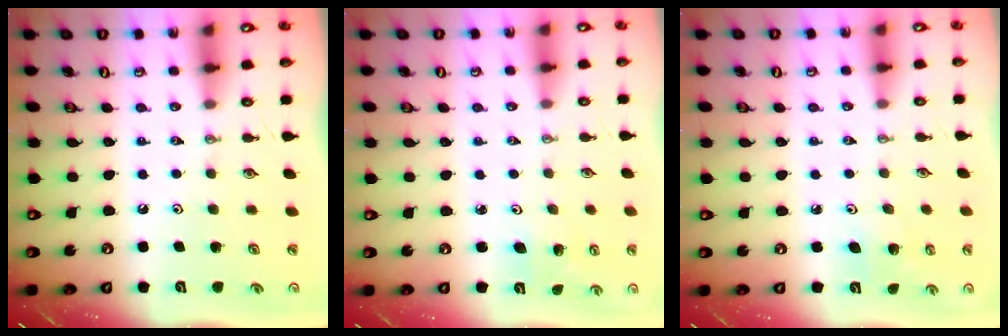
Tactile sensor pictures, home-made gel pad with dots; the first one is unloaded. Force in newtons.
{"total": 2.0, "press": 2.0, "slide": 0.2}
{"total": 4.7, "press": 4.7, "slide": 0.2}